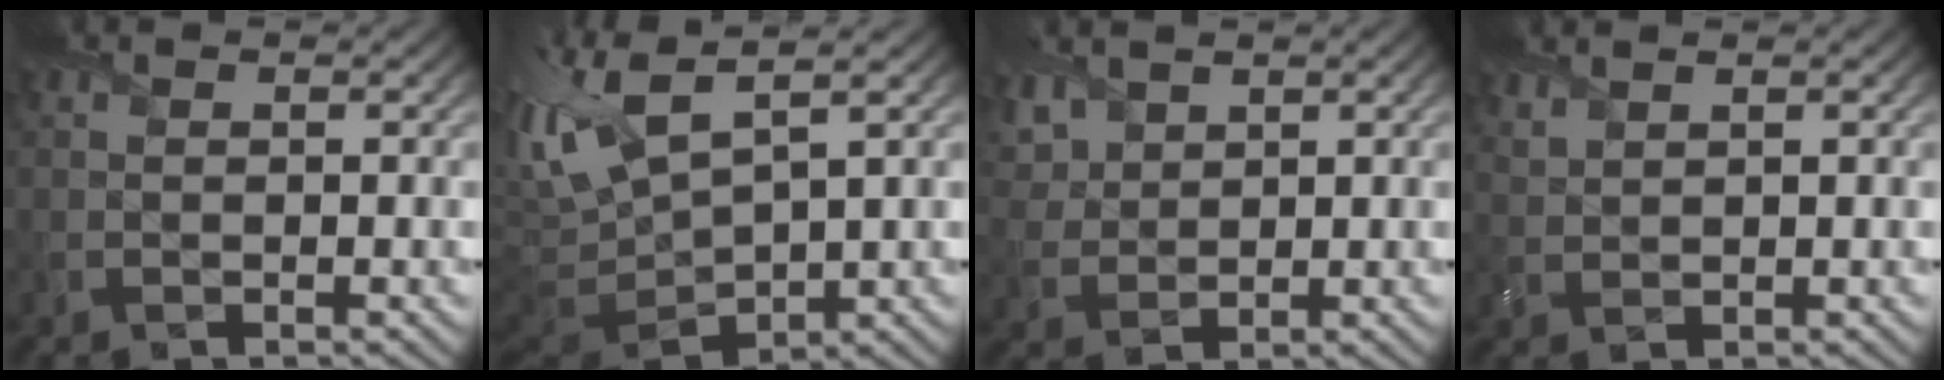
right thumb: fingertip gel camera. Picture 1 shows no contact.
{"total": 12.1, "force": [4.2, 5.0, 10.2], "torque": [-0.277, 0.006, 0.083]}
{"total": 4.7, "force": [3.1, 2.8, 2.3], "torque": [-0.072, 0.005, 0.065]}
{"total": 1.8, "force": [1.7, 0.3, 0.4], "torque": [-0.017, 0.004, 0.040]}